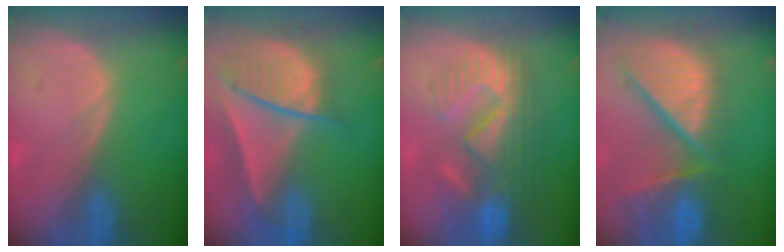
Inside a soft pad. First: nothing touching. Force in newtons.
{"total": 9.4, "press": 8.1, "slide": 4.7}
{"total": 10.5, "press": 9.6, "slide": 4.1}
{"total": 13.2, "press": 11.0, "slide": 7.3}